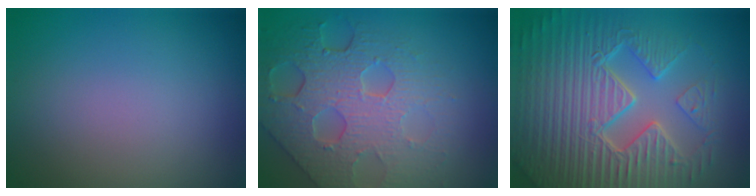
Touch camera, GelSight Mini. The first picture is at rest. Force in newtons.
{"total": 8.2, "press": 5.7, "slide": 5.9}
{"total": 9.8, "press": 6.9, "slide": 7.0}